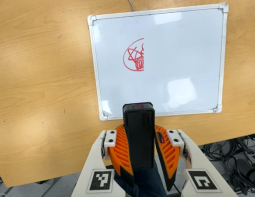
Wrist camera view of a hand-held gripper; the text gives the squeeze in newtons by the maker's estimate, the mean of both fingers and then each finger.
{"total": 10.9, "left": 10.2, "right": 11.5}